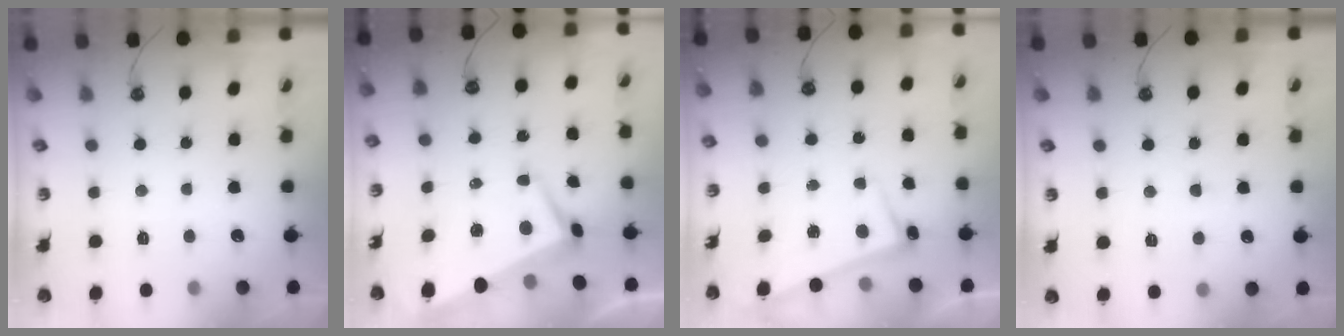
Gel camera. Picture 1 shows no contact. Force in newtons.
{"total": 1.7, "press": 1.0, "slide": 1.3}
{"total": 2.7, "press": 2.6, "slide": 0.6}
{"total": 3.4, "press": 3.4, "slide": 0.4}